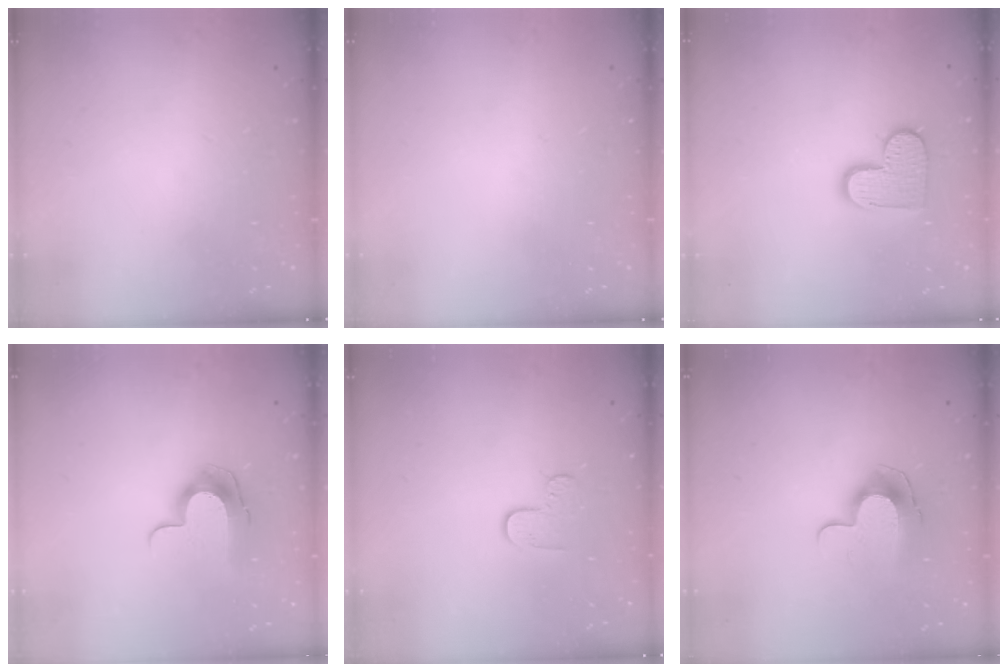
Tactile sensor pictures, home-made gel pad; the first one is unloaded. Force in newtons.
{"total": 0.0}
{"total": 10.5, "press": 10.5, "slide": 0.5}
{"total": 10.2, "press": 10.2, "slide": 0.5}
{"total": 5.5, "press": 5.5, "slide": 0.5}
{"total": 10.5, "press": 10.5, "slide": 0.5}